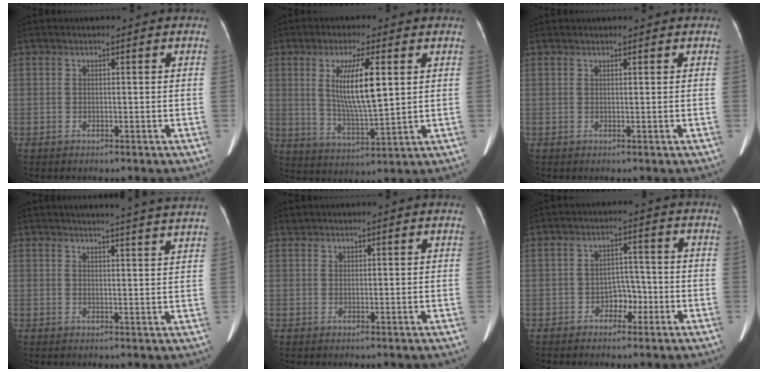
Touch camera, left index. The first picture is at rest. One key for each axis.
{"total": 9.2, "fx": 2.1, "fy": 1.1, "fz": 8.9, "tx": -0.168, "ty": -0.016, "tz": 0.046}
{"total": 1.7, "fx": 1.5, "fy": 0.1, "fz": 0.7, "tx": -0.008, "ty": 0.009, "tz": 0.020}
{"total": 13.2, "fx": 12.5, "fy": -1.5, "fz": 4.0, "tx": -0.051, "ty": -0.055, "tz": 0.132}
{"total": 1.1, "fx": 1.0, "fy": 0.2, "fz": 0.2, "tx": -0.003, "ty": 0.013, "tz": 0.026}
{"total": 3.6, "fx": -2.1, "fy": 2.1, "fz": 1.9, "tx": -0.019, "ty": 0.002, "tz": -0.032}